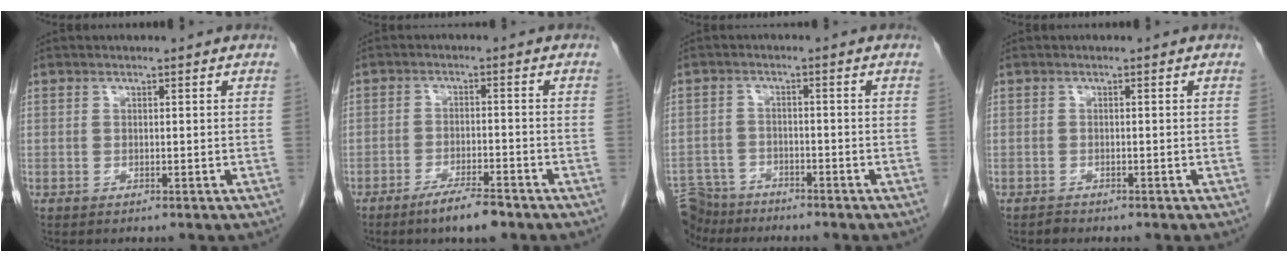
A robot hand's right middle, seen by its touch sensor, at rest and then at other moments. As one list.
[{"total": 5.6, "force": [-4.1, 0.5, 3.7], "torque": [-0.072, -0.010, -0.069]}, {"total": 7.3, "force": [-6.7, 2.7, 0.3], "torque": [-0.006, 0.001, -0.120]}, {"total": 0.6, "force": [-0.6, 0.1, 0.0], "torque": [-0.004, -0.002, -0.013]}]